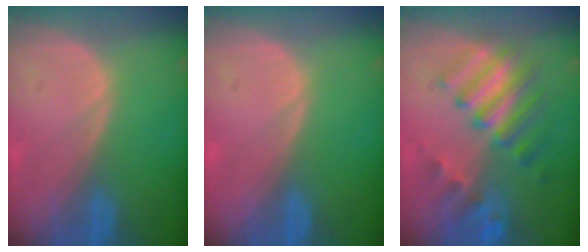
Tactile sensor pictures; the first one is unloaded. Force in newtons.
{"total": 0.0}
{"total": 9.0, "press": 8.3, "slide": 3.7}